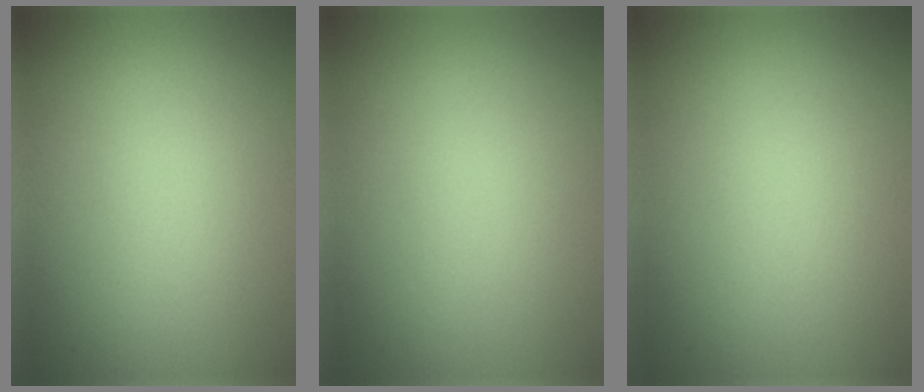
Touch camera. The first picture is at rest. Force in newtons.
{"total": 0.0}
{"total": 0.0}